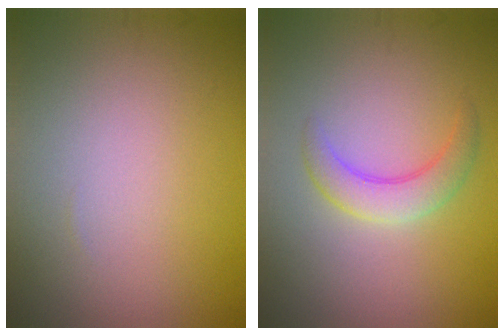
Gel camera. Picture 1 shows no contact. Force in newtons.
{"total": 3.0, "press": 3.0, "slide": 0.2}